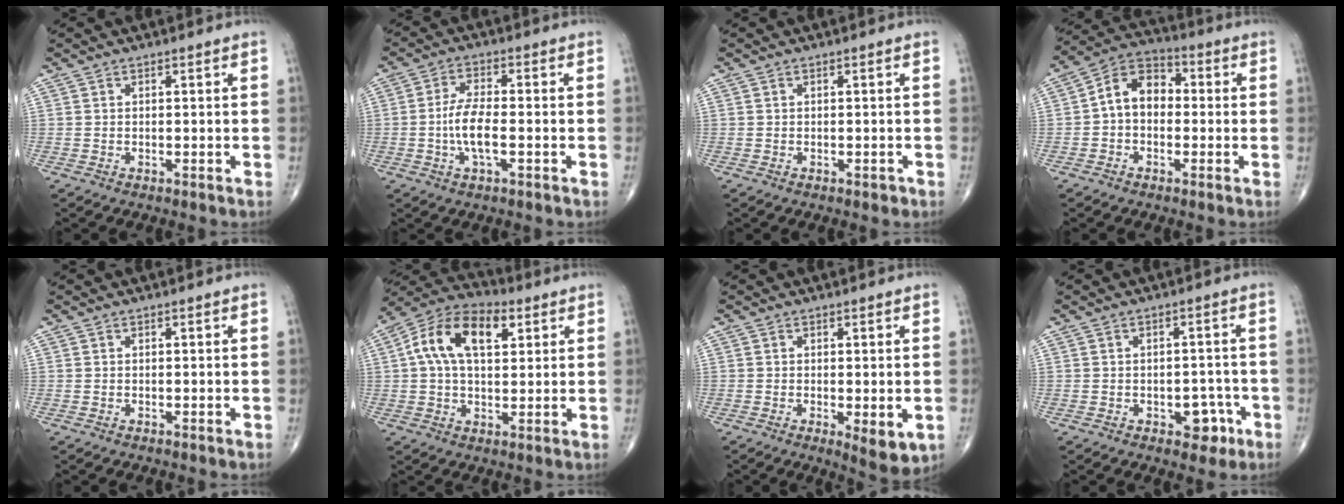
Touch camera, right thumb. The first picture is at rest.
{"total": 6.9, "force": [-1.4, 2.4, 6.3], "torque": [-0.133, 0.009, -0.030]}
{"total": 0.7, "force": [-0.3, 0.4, 0.4], "torque": [-0.003, 0.000, -0.004]}
{"total": 9.2, "force": [-0.2, 6.6, 6.4], "torque": [-0.080, 0.034, -0.020]}
{"total": 0.0}
{"total": 14.6, "force": [4.1, 8.3, 11.2], "torque": [-0.191, 0.020, 0.064]}
{"total": 5.7, "force": [-1.3, 2.1, 5.1], "torque": [-0.072, -0.017, -0.015]}
{"total": 5.0, "force": [-2.2, 3.2, 3.1], "torque": [-0.013, 0.018, -0.025]}